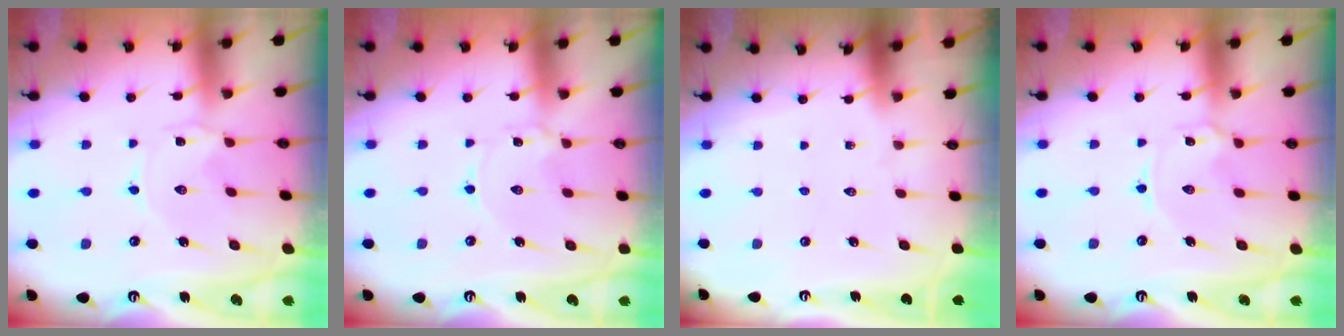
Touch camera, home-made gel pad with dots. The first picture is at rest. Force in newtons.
{"total": 1.0, "press": 1.0, "slide": 0.2}
{"total": 0.0}
{"total": 2.4, "press": 2.4, "slide": 0.4}